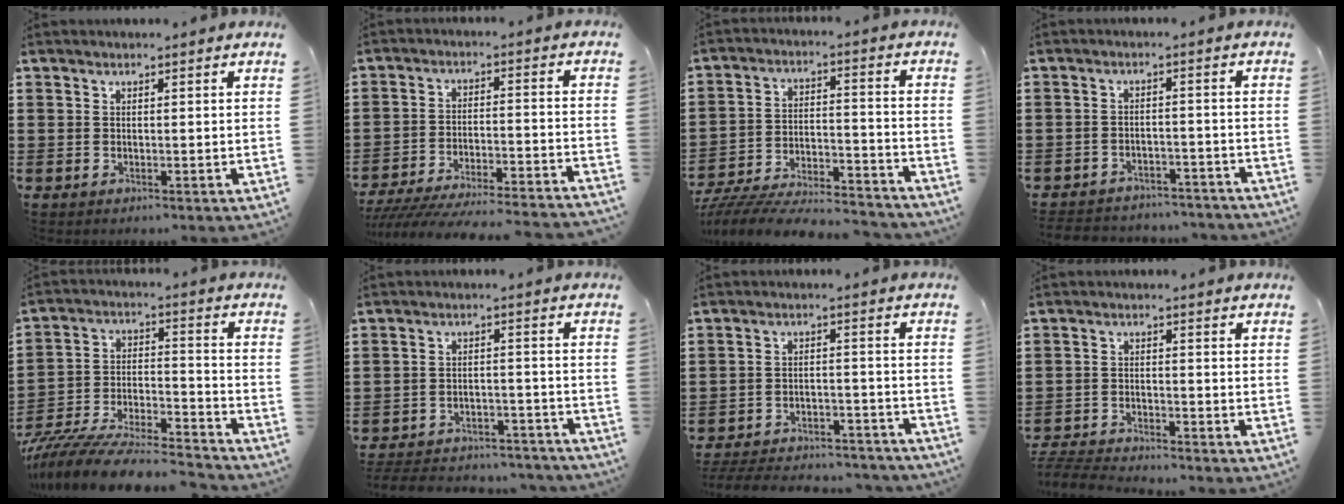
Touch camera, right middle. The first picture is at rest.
{"total": 6.4, "force": [-6.1, 0.1, 1.8], "torque": [-0.037, -0.004, -0.122]}
{"total": 7.4, "force": [-7.1, 0.7, 1.7], "torque": [-0.029, 0.005, -0.142]}
{"total": 3.5, "force": [-3.5, 0.5, -0.1], "torque": [-0.004, 0.003, -0.075]}
{"total": 10.3, "force": [-9.5, 1.1, 3.8], "torque": [-0.071, 0.008, -0.191]}
{"total": 5.1, "force": [-5.0, 0.7, 0.5], "torque": [-0.013, 0.008, -0.105]}
{"total": 5.6, "force": [-5.4, 0.7, 0.9], "torque": [-0.025, 0.007, -0.113]}
{"total": 4.2, "force": [-4.2, 0.5, 0.5], "torque": [-0.023, -0.003, -0.090]}